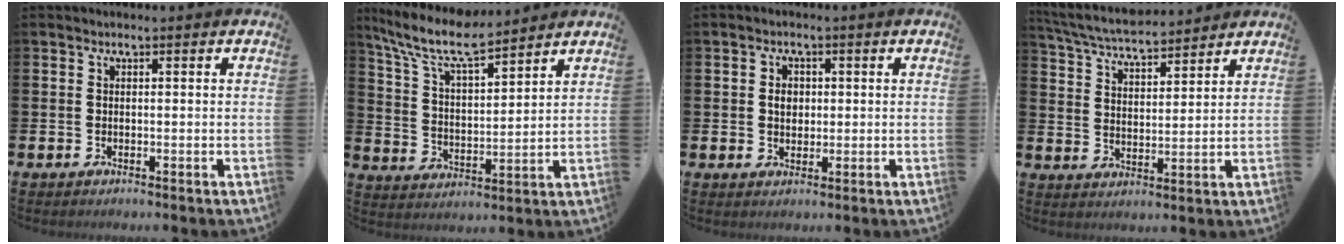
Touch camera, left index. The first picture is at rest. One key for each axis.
{"total": 9.2, "fx": 8.1, "fy": 1.7, "fz": 4.2, "tx": -0.109, "ty": -0.040, "tz": 0.143}
{"total": 2.4, "fx": 0.4, "fy": 1.9, "fz": 1.4, "tx": 0.001, "ty": -0.003, "tz": -0.003}
{"total": 5.7, "fx": 5.6, "fy": 0.6, "fz": 1.1, "tx": -0.043, "ty": -0.037, "tz": 0.097}